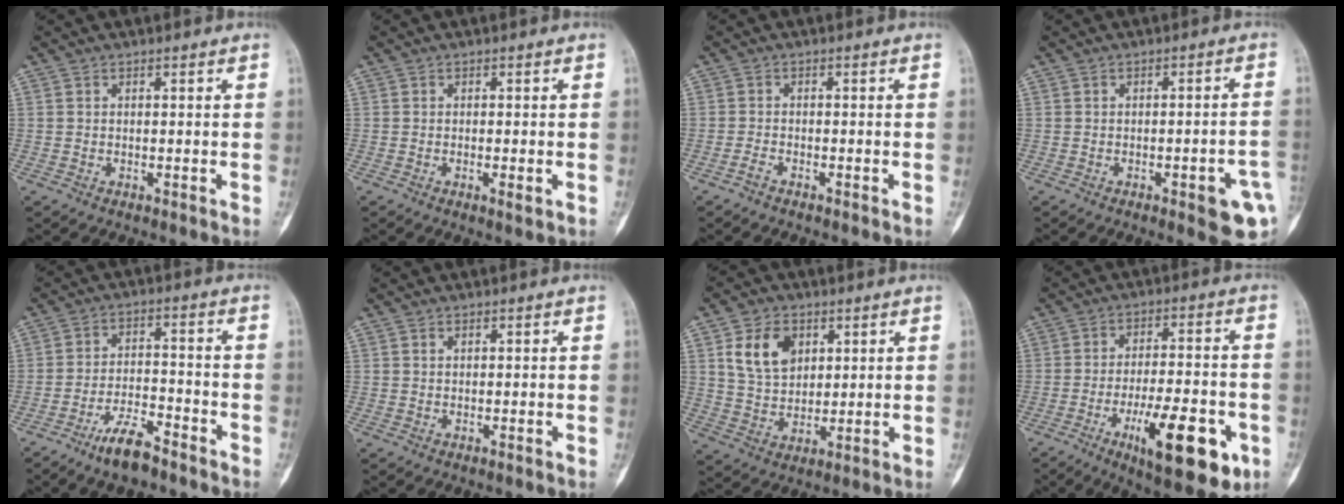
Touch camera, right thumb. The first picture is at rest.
{"total": 1.7, "force": [-0.5, 0.5, 1.5], "torque": [-0.026, -0.004, -0.008]}
{"total": 1.3, "force": [-1.1, 0.4, 0.6], "torque": [-0.020, 0.006, -0.022]}
{"total": 8.8, "force": [-3.1, 2.4, 7.9], "torque": [-0.086, 0.015, -0.031]}
{"total": 1.5, "force": [-1.0, 0.2, 1.1], "torque": [-0.025, 0.001, -0.020]}
{"total": 0.7, "force": [0.4, 0.5, 0.4], "torque": [-0.005, -0.001, 0.007]}
{"total": 9.9, "force": [3.8, 7.0, 5.9], "torque": [-0.084, -0.014, 0.076]}
{"total": 17.9, "force": [-7.0, 6.1, 15.2], "torque": [-0.214, 0.013, -0.098]}